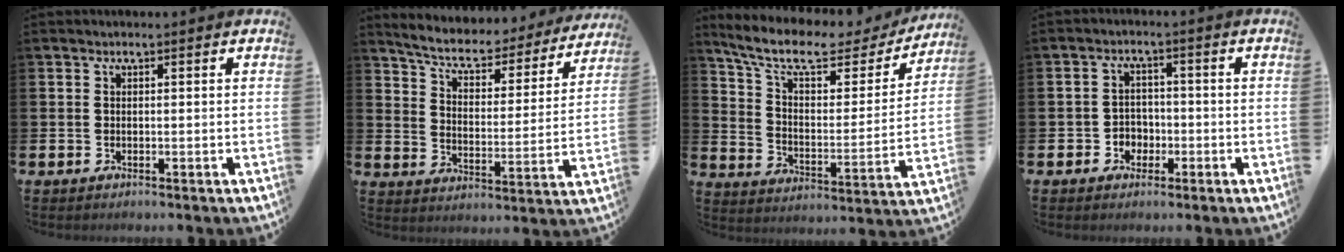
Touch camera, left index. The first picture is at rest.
{"total": 6.3, "force": [5.6, 1.8, 2.1], "torque": [-0.061, -0.046, 0.088]}
{"total": 10.4, "force": [8.4, 3.3, 5.1], "torque": [-0.120, -0.053, 0.139]}
{"total": 2.9, "force": [-1.3, 2.5, 0.7], "torque": [-0.016, 0.001, -0.032]}